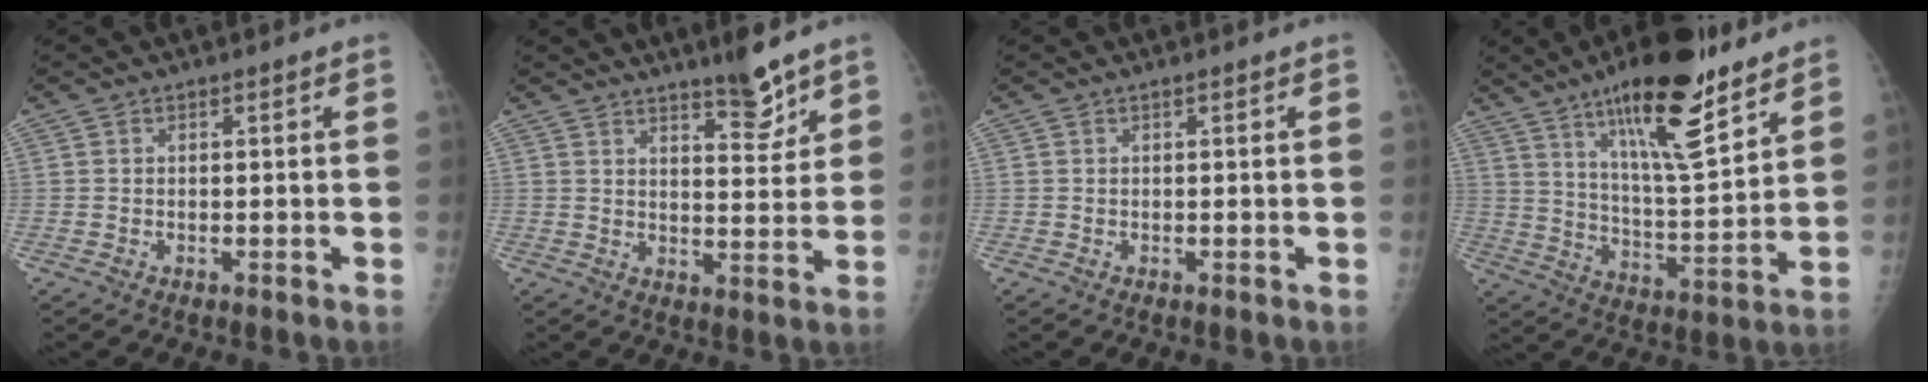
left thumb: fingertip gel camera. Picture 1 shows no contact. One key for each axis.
{"total": 6.4, "fx": 5.1, "fy": 1.4, "fz": 3.6, "tx": -0.038, "ty": -0.043, "tz": 0.078}
{"total": 0.0}
{"total": 19.5, "fx": 12.9, "fy": 4.8, "fz": 13.9, "tx": -0.199, "ty": -0.072, "tz": 0.215}